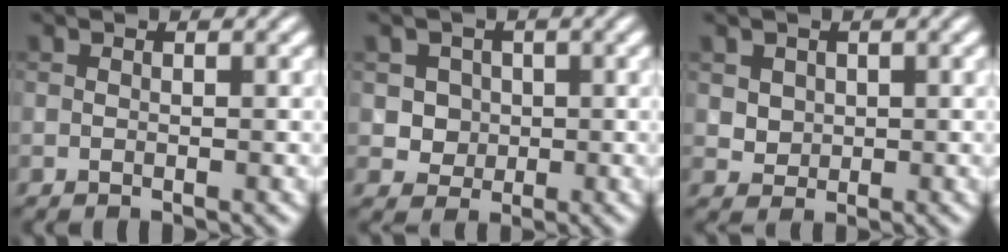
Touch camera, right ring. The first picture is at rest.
{"total": 2.9, "force": [0.7, 2.6, 1.0], "torque": [-0.009, 0.002, 0.019]}
{"total": 2.1, "force": [0.8, 1.8, 0.8], "torque": [-0.023, 0.001, 0.031]}